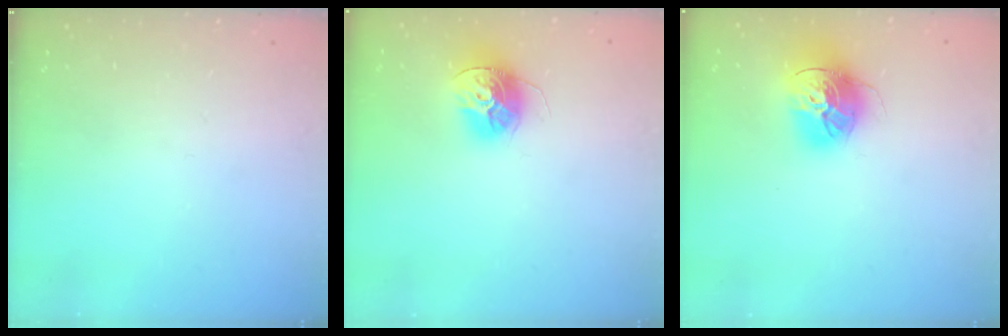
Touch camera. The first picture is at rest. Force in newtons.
{"total": 13.1, "press": 13.1, "slide": 0.7}
{"total": 16.8, "press": 16.7, "slide": 1.5}